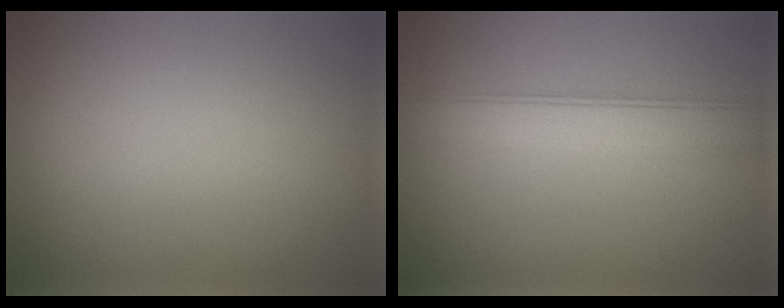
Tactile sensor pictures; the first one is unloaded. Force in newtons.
{"total": 3.6, "press": 3.6, "slide": 0.1}